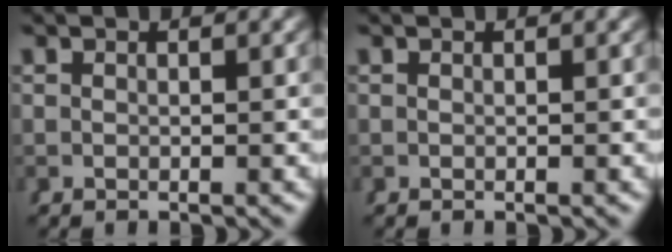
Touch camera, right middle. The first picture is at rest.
{"total": 0.0}